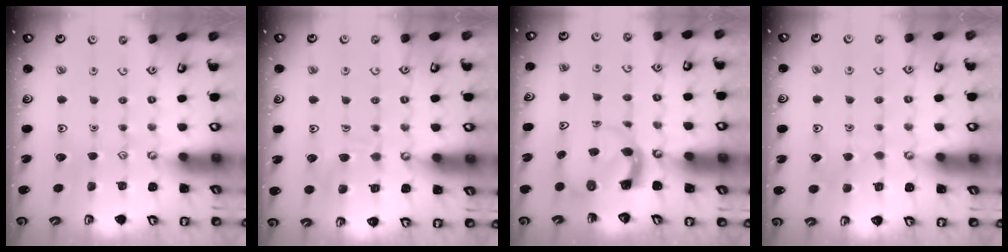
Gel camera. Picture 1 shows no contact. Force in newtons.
{"total": 8.0, "press": 8.0, "slide": 0.8}
{"total": 4.0, "press": 4.0, "slide": 0.5}
{"total": 4.2, "press": 4.2, "slide": 0.3}